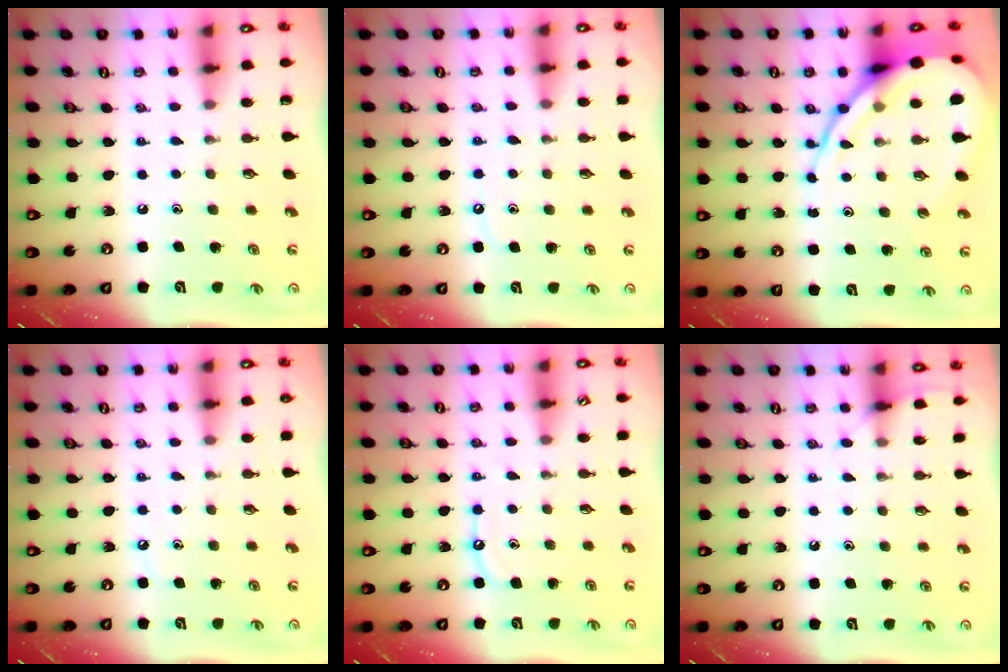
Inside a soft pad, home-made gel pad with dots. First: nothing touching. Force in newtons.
{"total": 6.6, "press": 6.6, "slide": 0.7}
{"total": 14.3, "press": 14.2, "slide": 1.3}
{"total": 3.7, "press": 3.7, "slide": 0.4}
{"total": 6.4, "press": 6.4, "slide": 0.6}
{"total": 5.0, "press": 5.0, "slide": 0.6}